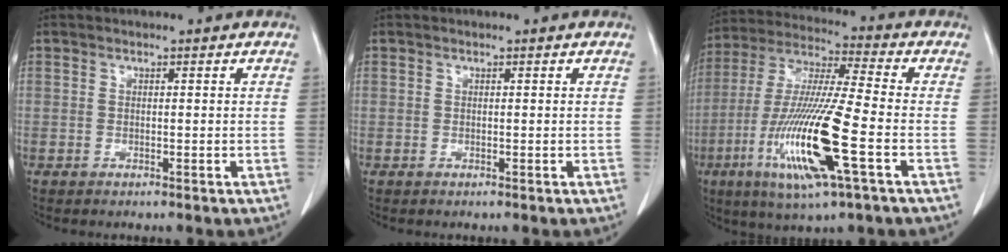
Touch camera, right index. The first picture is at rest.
{"total": 0.0}
{"total": 17.9, "force": [-5.8, 0.9, 16.9], "torque": [-0.350, -0.022, -0.107]}